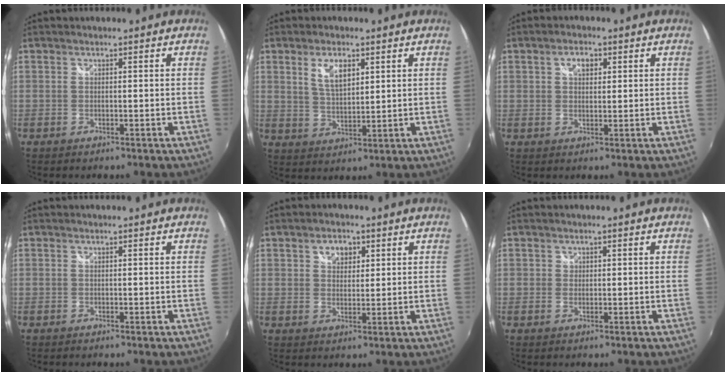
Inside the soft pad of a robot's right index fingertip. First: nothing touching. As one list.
[{"total": 5.9, "force": [2.6, 2.6, 4.6], "torque": [-0.082, 0.005, 0.054]}, {"total": 3.2, "force": [1.2, 2.0, 2.2], "torque": [-0.032, 0.008, 0.019]}, {"total": 0.0}, {"total": 3.8, "force": [1.7, 2.8, 1.9], "torque": [-0.022, 0.009, 0.030]}, {"total": 0.8, "force": [0.1, 0.8, 0.1], "torque": [0.002, 0.001, -0.001]}]